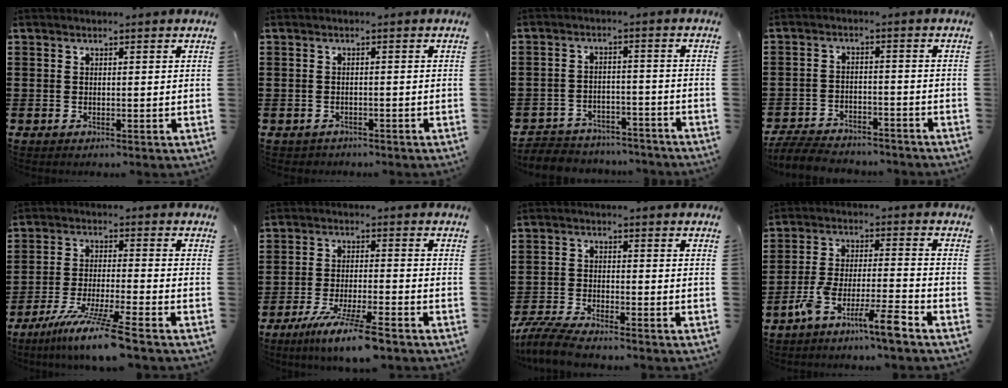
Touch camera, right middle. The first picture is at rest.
{"total": 0.9, "force": [-0.9, 0.3, 0.0], "torque": [-0.003, 0.002, -0.020]}
{"total": 4.1, "force": [-4.0, 0.8, -0.2], "torque": [-0.002, 0.006, -0.086]}
{"total": 5.6, "force": [-5.4, 1.0, 1.0], "torque": [-0.023, 0.010, -0.109]}
{"total": 8.2, "force": [-6.8, -0.9, 4.6], "torque": [-0.089, -0.018, -0.131]}
{"total": 7.5, "force": [-5.8, -0.1, 4.7], "torque": [-0.090, -0.017, -0.107]}
{"total": 5.0, "force": [-4.6, 0.2, 1.8], "torque": [-0.058, -0.013, -0.098]}
{"total": 7.9, "force": [-6.3, 0.3, 4.8], "torque": [-0.103, -0.006, -0.123]}